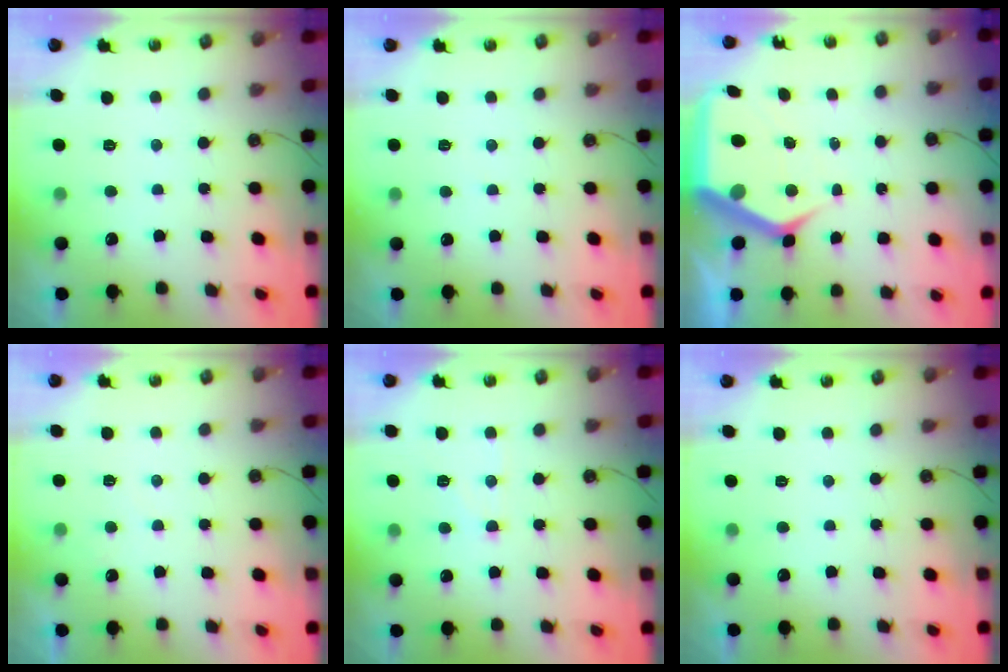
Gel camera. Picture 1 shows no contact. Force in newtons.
{"total": 2.5, "press": 2.5, "slide": 0.4}
{"total": 10.4, "press": 10.3, "slide": 1.6}
{"total": 2.2, "press": 2.2, "slide": 0.3}
{"total": 7.9, "press": 7.9, "slide": 0.6}
{"total": 0.0}